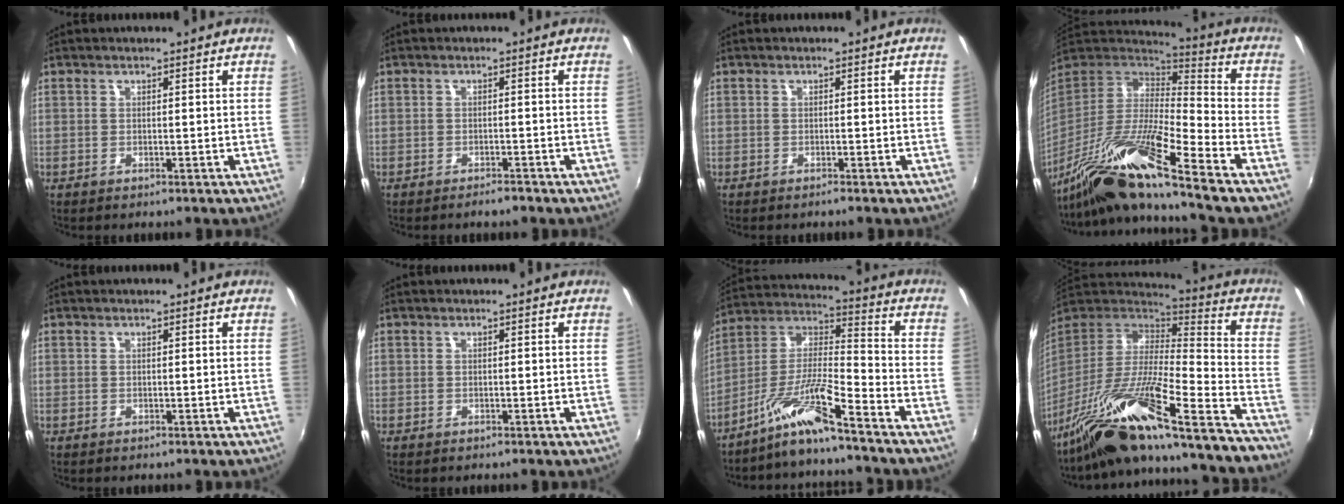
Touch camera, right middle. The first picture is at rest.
{"total": 1.8, "force": [-1.6, 0.4, 0.7], "torque": [-0.017, -0.002, -0.025]}
{"total": 0.0}
{"total": 18.7, "force": [-12.5, 0.5, 13.9], "torque": [-0.250, -0.025, -0.248]}
{"total": 0.0}
{"total": 0.0}
{"total": 9.8, "force": [-7.6, -0.8, 6.0], "torque": [-0.123, 0.018, -0.154]}
{"total": 28.4, "force": [-21.8, 2.9, 17.9], "torque": [-0.269, -0.059, -0.357]}